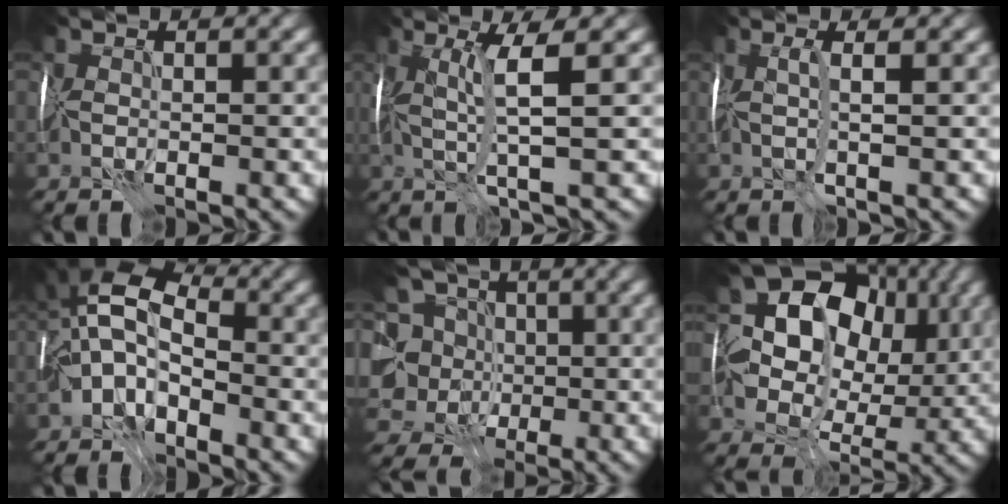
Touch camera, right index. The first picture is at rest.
{"total": 4.1, "force": [0.8, 0.2, 4.0], "torque": [-0.085, 0.009, 0.020]}
{"total": 1.8, "force": [0.4, 0.1, 1.8], "torque": [-0.031, 0.006, 0.007]}
{"total": 7.5, "force": [-1.3, 4.6, 5.8], "torque": [-0.106, 0.027, -0.037]}
{"total": 10.9, "force": [0.2, 9.9, 4.4], "torque": [-0.116, 0.039, -0.025]}
{"total": 11.8, "force": [2.3, 9.4, 6.8], "torque": [-0.086, 0.020, 0.027]}